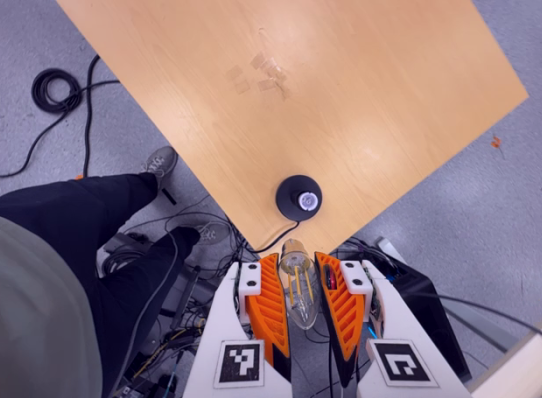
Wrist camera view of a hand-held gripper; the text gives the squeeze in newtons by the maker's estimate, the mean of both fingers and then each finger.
{"total": 21.7, "left": 23.2, "right": 20.1}